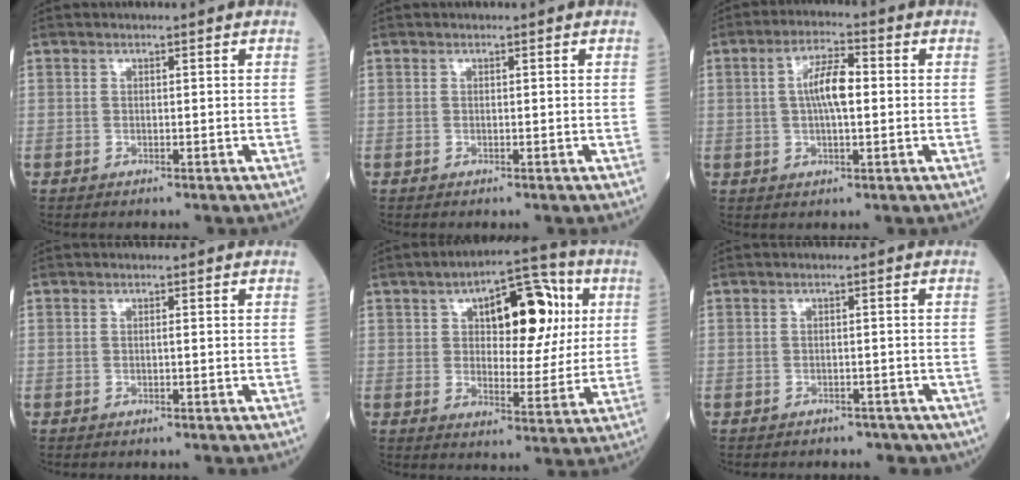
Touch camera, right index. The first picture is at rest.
{"total": 0.0}
{"total": 6.4, "force": [0.6, 1.7, 6.1], "torque": [-0.117, 0.013, 0.008]}
{"total": 0.0}
{"total": 14.2, "force": [4.3, 6.1, 12.0], "torque": [-0.160, 0.034, 0.064]}
{"total": 6.2, "force": [-4.8, 3.6, 1.3], "torque": [-0.016, 0.007, -0.046]}